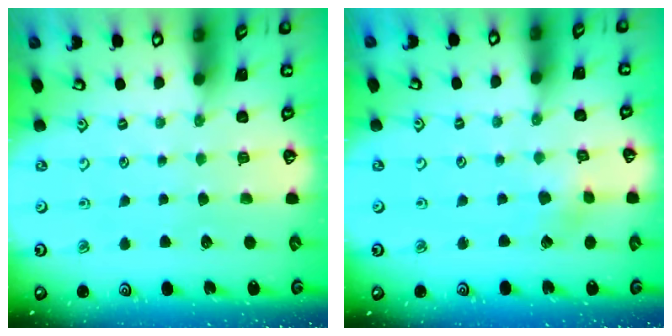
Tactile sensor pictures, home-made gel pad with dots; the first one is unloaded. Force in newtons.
{"total": 2.4, "press": 2.4, "slide": 0.2}